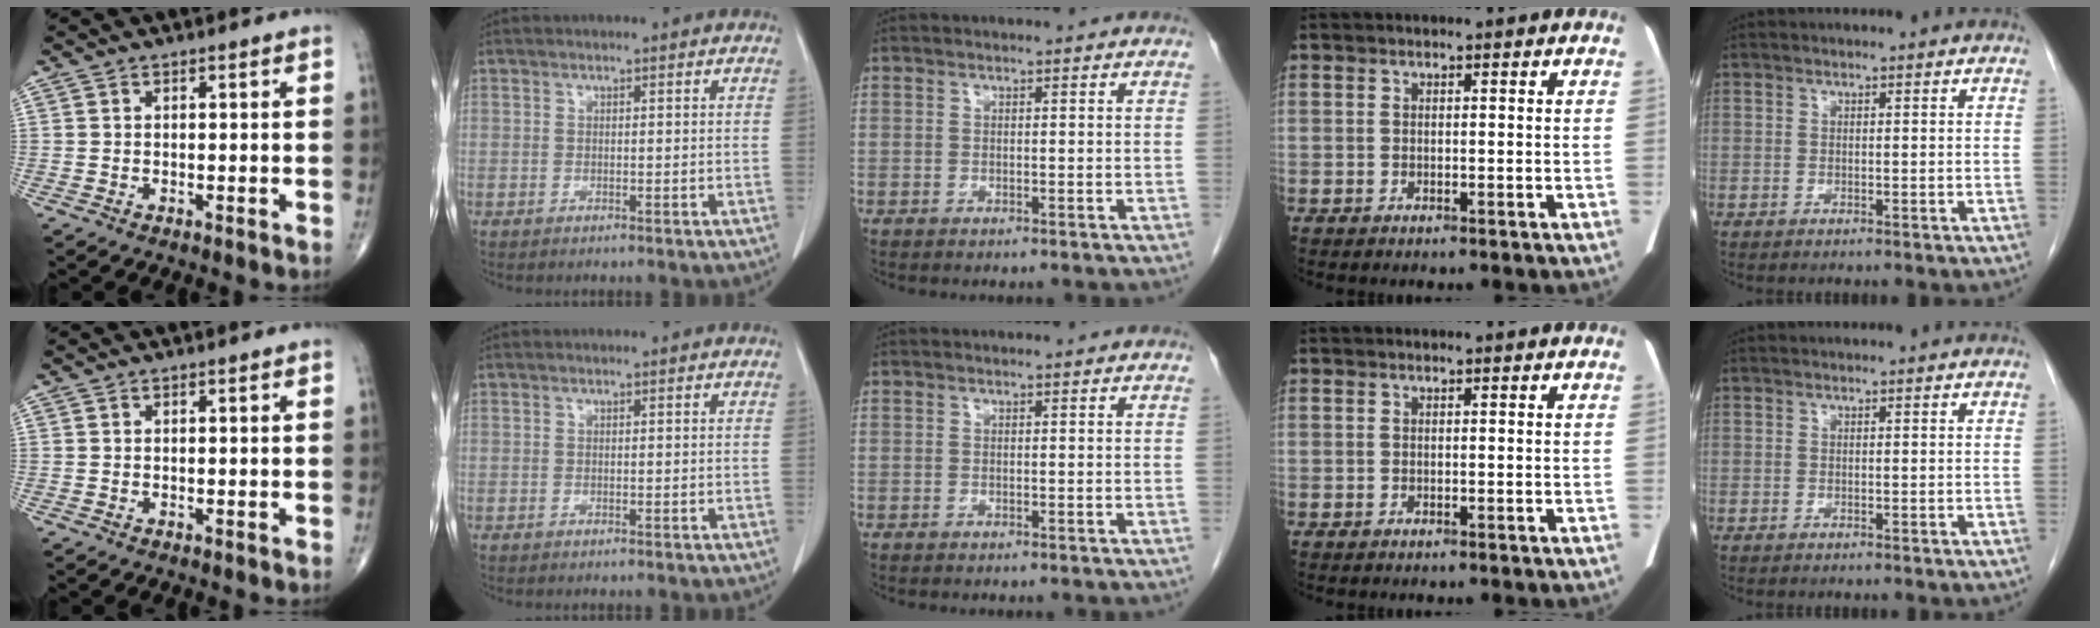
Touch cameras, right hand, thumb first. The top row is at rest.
{}